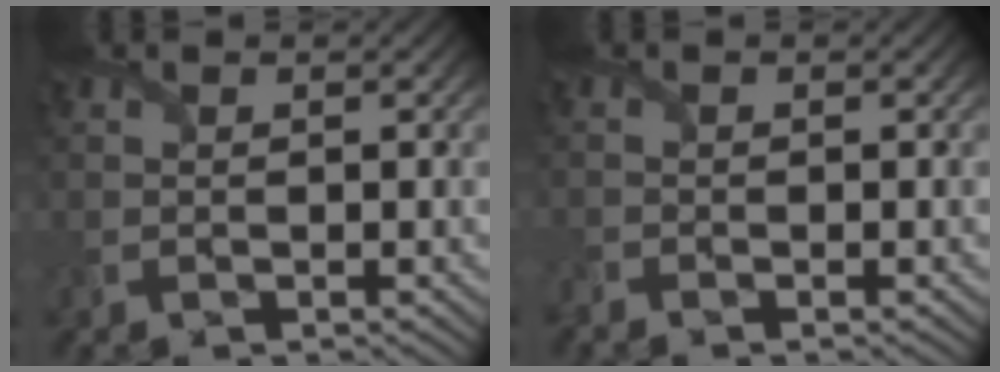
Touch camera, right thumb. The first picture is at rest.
{"total": 1.0, "force": [-1.0, 0.2, 0.0], "torque": [-0.002, -0.007, -0.022]}